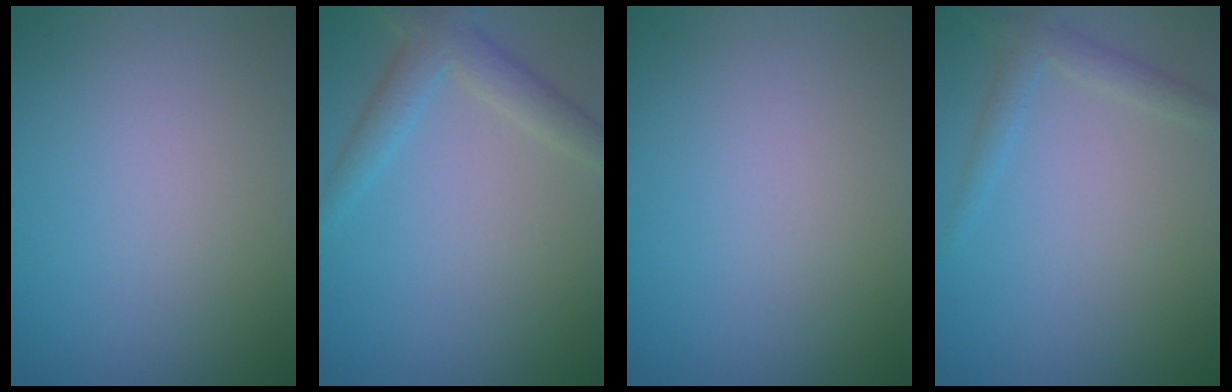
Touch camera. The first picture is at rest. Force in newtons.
{"total": 3.1, "press": 3.1, "slide": 0.2}
{"total": 0.0}
{"total": 1.8, "press": 1.7, "slide": 0.1}